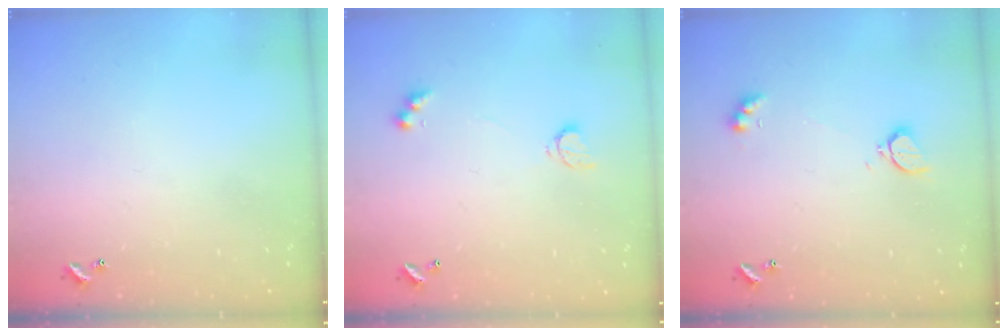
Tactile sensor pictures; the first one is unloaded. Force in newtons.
{"total": 4.1, "press": 4.0, "slide": 0.7}
{"total": 2.8, "press": 2.7, "slide": 0.6}